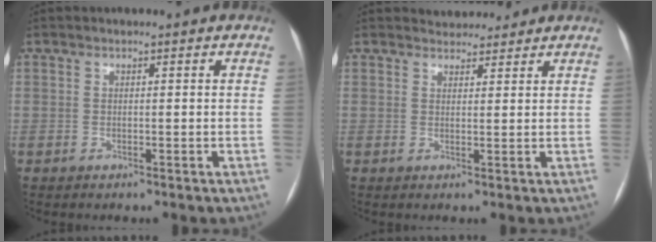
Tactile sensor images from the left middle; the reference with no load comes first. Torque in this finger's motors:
{"motor_torque": [0.01, 0.01, -0.07, -0.01]}